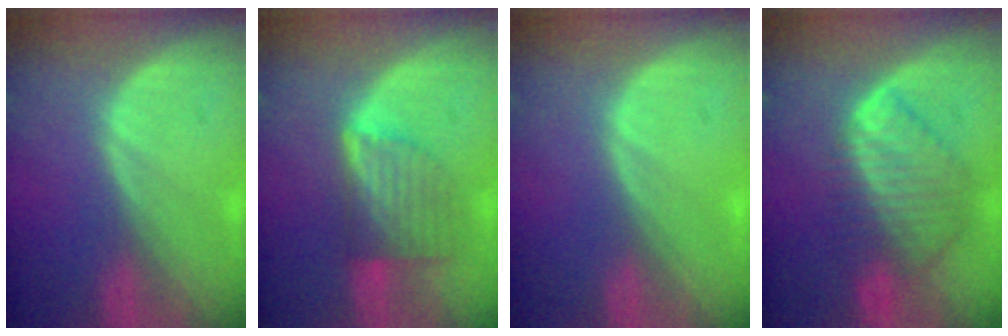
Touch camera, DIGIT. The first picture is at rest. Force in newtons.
{"total": 7.2, "press": 6.3, "slide": 3.4}
{"total": 0.7, "press": 0.0, "slide": 0.7}
{"total": 8.5, "press": 7.6, "slide": 3.9}